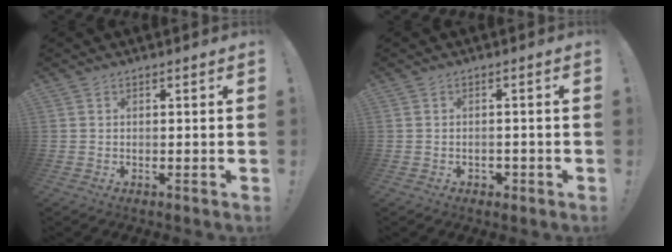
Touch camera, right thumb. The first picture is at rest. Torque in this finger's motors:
{"motor_torque": [0.34, -0.24, -0.26, 0.23, -0.06]}